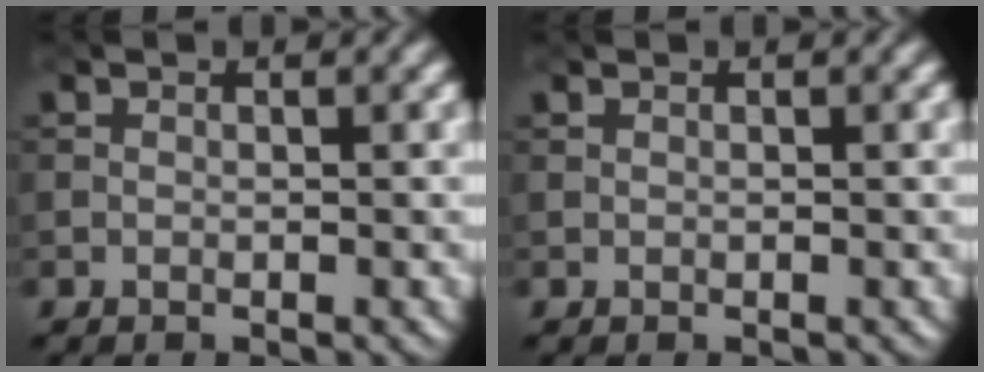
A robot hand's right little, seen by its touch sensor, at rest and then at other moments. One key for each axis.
{"total": 0.0}